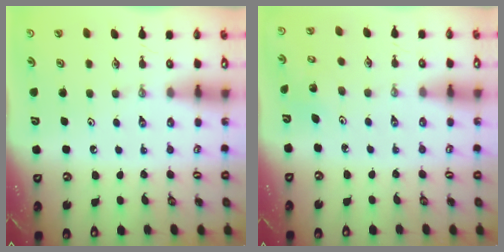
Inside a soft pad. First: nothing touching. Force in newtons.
{"total": 2.4, "press": 2.4, "slide": 0.2}